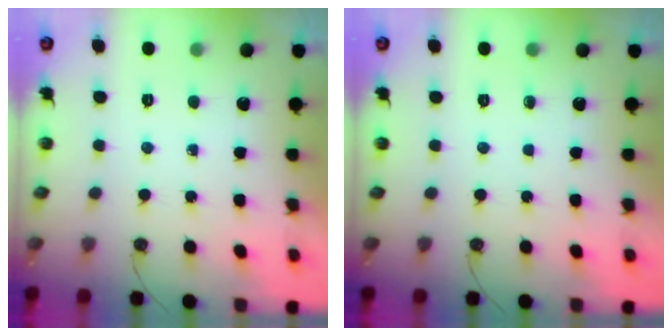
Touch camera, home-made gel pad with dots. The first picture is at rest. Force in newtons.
{"total": 0.0}